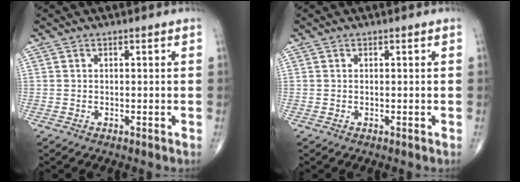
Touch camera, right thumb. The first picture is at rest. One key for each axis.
{"total": 0.0}